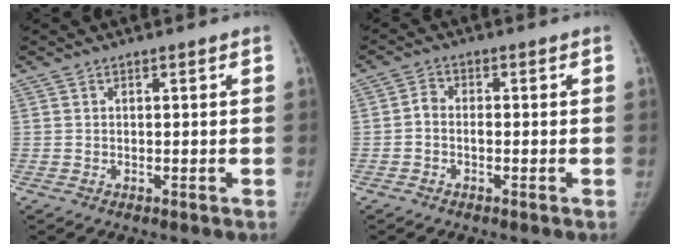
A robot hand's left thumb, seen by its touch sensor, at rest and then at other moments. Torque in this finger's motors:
{"motor_torque": [-0.27, 0.38, -0.16, 0.10, 0.02]}